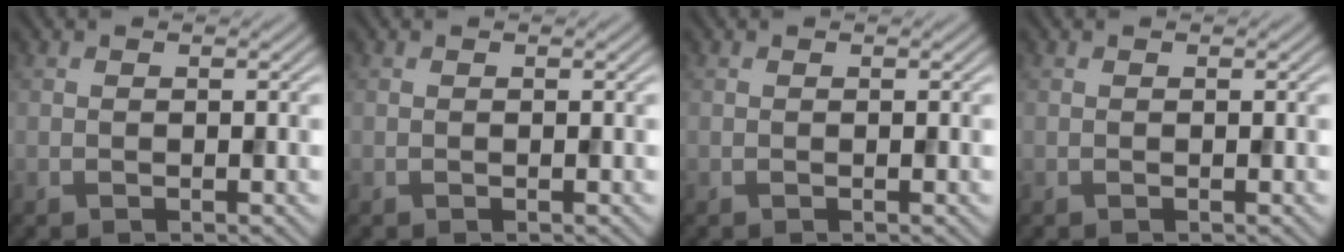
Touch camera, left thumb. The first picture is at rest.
{"total": 0.0}
{"total": 0.0}
{"total": 0.0}